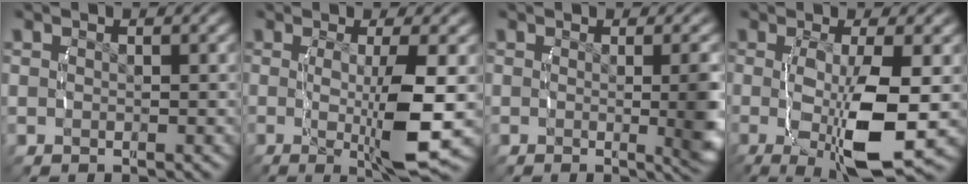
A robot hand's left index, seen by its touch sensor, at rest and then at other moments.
{"total": 6.9, "force": [-0.9, 0.9, 6.8], "torque": [-0.116, -0.016, -0.004]}
{"total": 4.1, "force": [-0.4, 0.6, 4.1], "torque": [-0.048, -0.005, -0.009]}
{"total": 8.2, "force": [-1.3, 2.1, 7.8], "torque": [-0.143, -0.023, -0.003]}